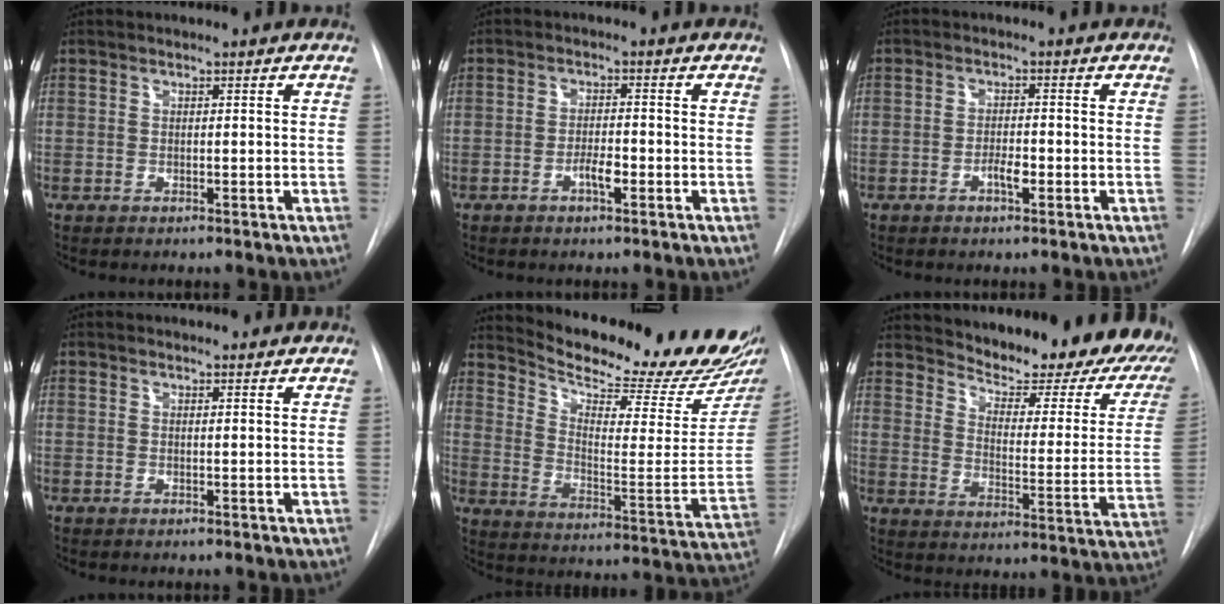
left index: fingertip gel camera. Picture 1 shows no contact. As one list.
[{"total": 2.6, "force": [-1.2, 0.6, 2.3], "torque": [-0.037, 0.002, -0.021]}, {"total": 2.2, "force": [-1.0, 0.6, 1.8], "torque": [-0.030, 0.002, -0.019]}, {"total": 3.6, "force": [3.5, 0.7, 0.5], "torque": [-0.010, 0.015, 0.034]}, {"total": 25.1, "force": [22.6, 2.3, 10.7], "torque": [-0.168, -0.100, 0.300]}, {"total": 24.7, "force": [21.1, 5.4, 11.7], "torque": [-0.173, -0.075, 0.252]}]